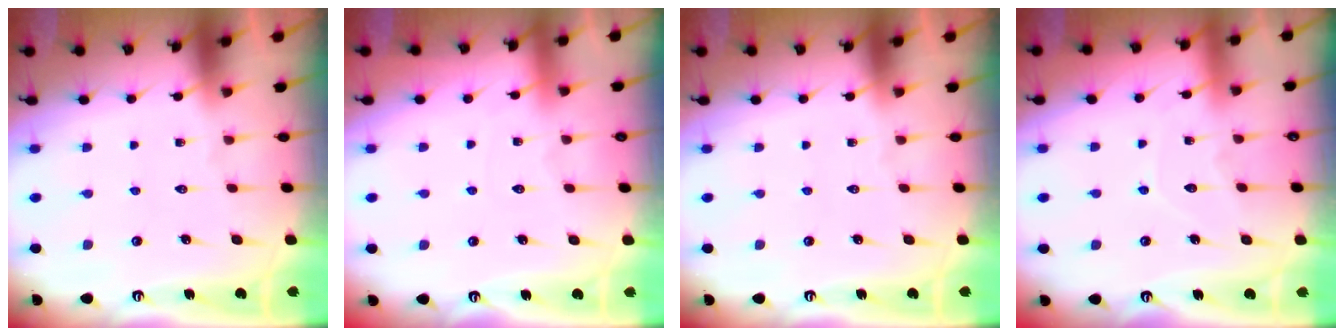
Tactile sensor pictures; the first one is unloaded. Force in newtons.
{"total": 3.7, "press": 3.7, "slide": 0.4}
{"total": 0.0}
{"total": 5.7, "press": 5.7, "slide": 0.6}